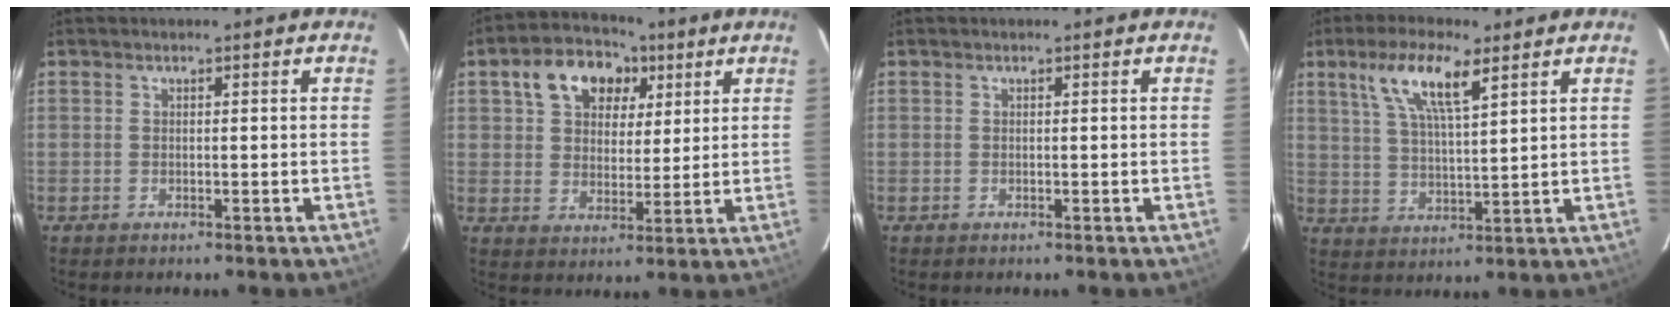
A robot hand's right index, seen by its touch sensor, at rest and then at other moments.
{"total": 12.0, "force": [5.4, 8.3, 6.6], "torque": [-0.137, 0.037, 0.092]}
{"total": 0.0}
{"total": 9.8, "force": [5.5, 2.5, 7.8], "torque": [-0.145, 0.011, 0.104]}